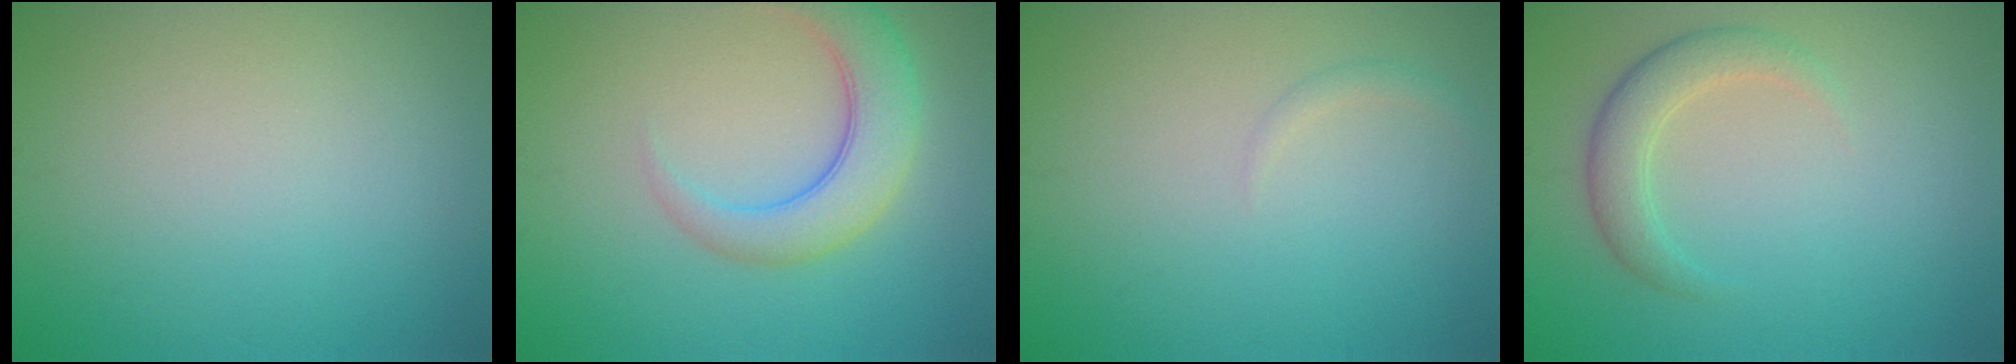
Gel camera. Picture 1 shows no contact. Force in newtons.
{"total": 4.8, "press": 4.8, "slide": 0.4}
{"total": 0.7, "press": 0.7, "slide": 0.1}
{"total": 2.7, "press": 2.7, "slide": 0.2}